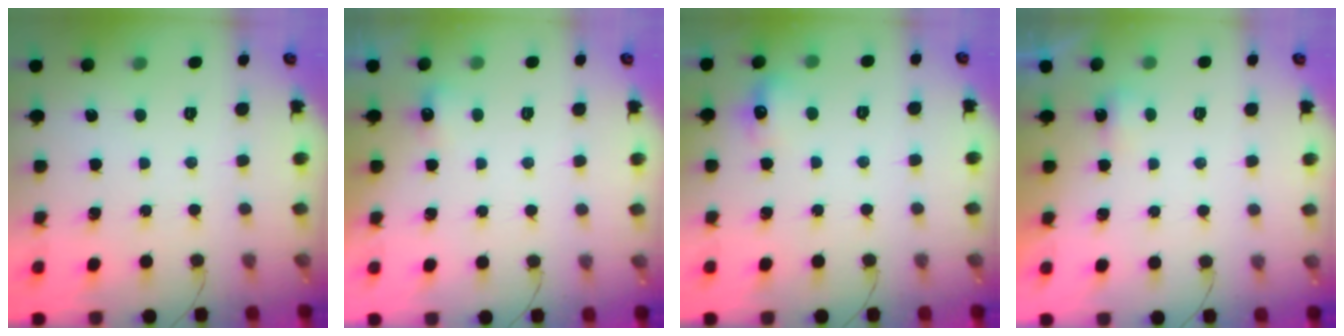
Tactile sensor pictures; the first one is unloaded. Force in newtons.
{"total": 3.5, "press": 3.3, "slide": 1.1}
{"total": 7.2, "press": 7.0, "slide": 1.6}
{"total": 2.3, "press": 2.2, "slide": 0.6}